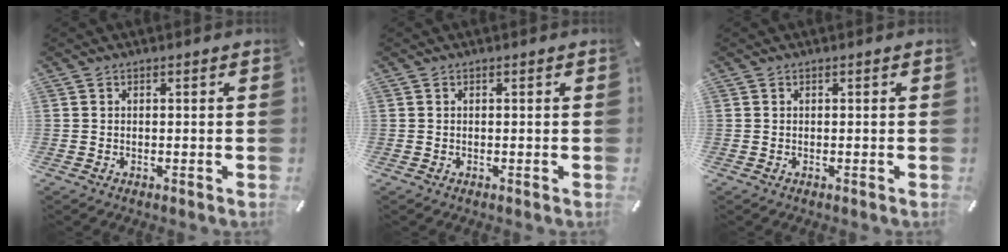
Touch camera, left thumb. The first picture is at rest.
{"total": 0.0}
{"total": 0.0}